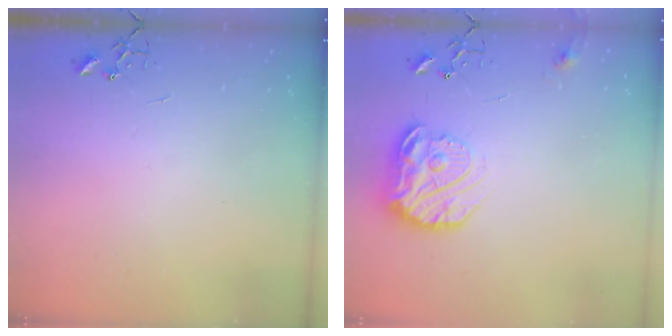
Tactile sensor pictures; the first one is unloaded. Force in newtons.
{"total": 17.2, "press": 17.1, "slide": 1.7}